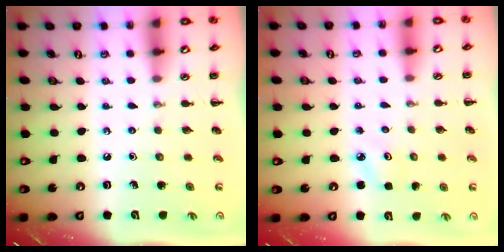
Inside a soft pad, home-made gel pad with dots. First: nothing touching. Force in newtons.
{"total": 2.5, "press": 2.4, "slide": 0.7}